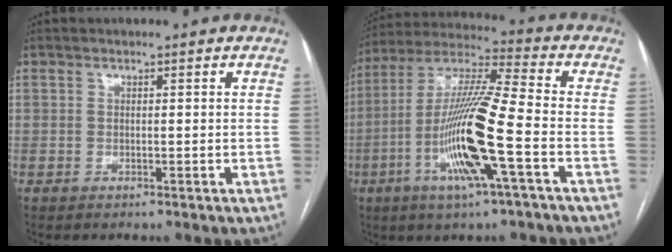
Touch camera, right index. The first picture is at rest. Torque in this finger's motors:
{"motor_torque": [2.08, -0.02, 0.50, 0.21]}